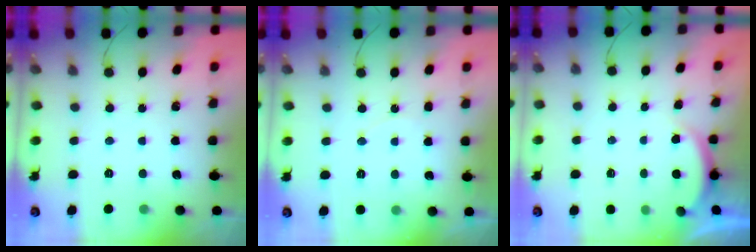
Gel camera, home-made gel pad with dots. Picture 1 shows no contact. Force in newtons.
{"total": 4.8, "press": 4.8, "slide": 0.6}
{"total": 2.4, "press": 2.4, "slide": 0.6}